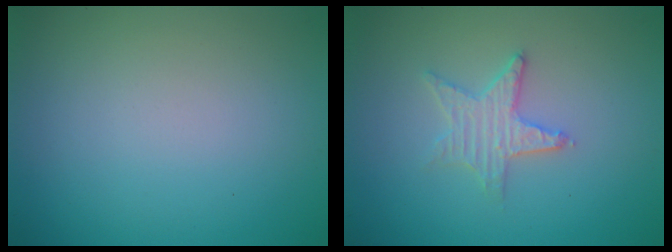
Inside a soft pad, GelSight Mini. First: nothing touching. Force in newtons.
{"total": 2.7, "press": 2.6, "slide": 0.5}